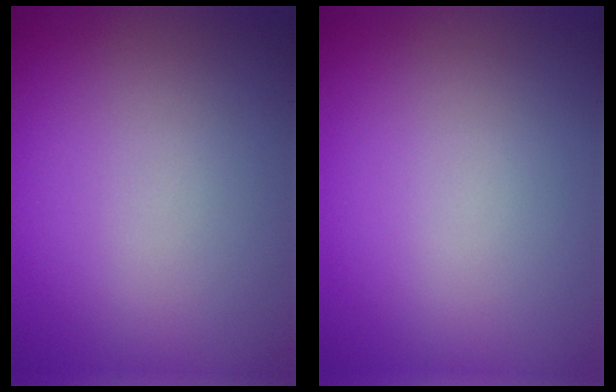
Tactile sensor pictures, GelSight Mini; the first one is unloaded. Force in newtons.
{"total": 0.0}